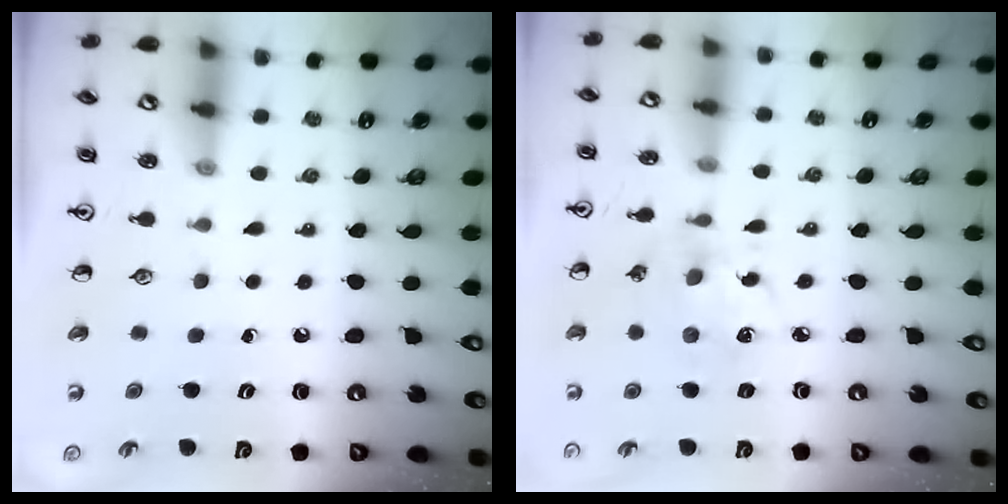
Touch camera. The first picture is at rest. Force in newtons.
{"total": 6.7, "press": 6.7, "slide": 0.4}